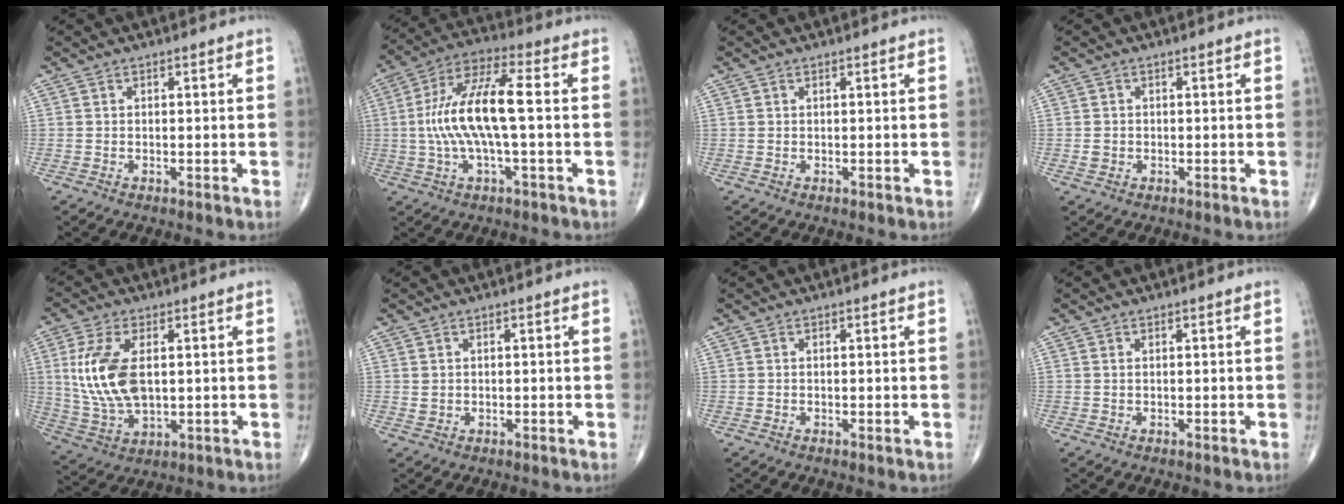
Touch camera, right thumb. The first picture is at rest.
{"total": 14.0, "force": [-0.3, 3.7, 13.5], "torque": [-0.286, 0.034, -0.008]}
{"total": 0.0}
{"total": 1.5, "force": [-0.2, 1.4, 0.7], "torque": [-0.009, 0.004, 0.000]}
{"total": 13.2, "force": [1.8, 7.1, 11.0], "torque": [-0.234, -0.009, 0.044]}
{"total": 1.1, "force": [0.2, 1.0, 0.5], "torque": [-0.008, 0.000, 0.008]}
{"total": 0.0}
{"total": 0.0}